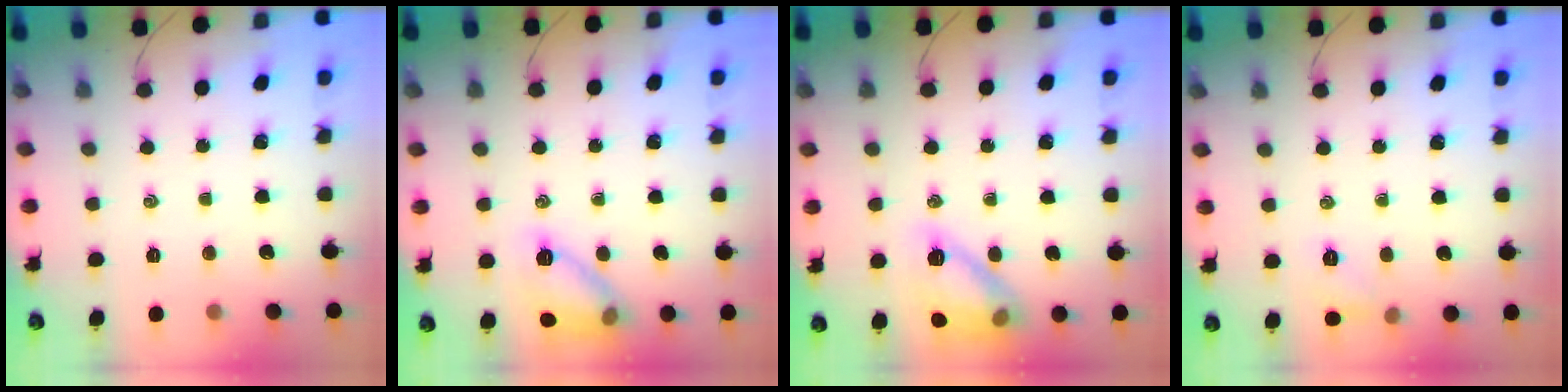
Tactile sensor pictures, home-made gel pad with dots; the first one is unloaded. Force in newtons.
{"total": 11.5, "press": 11.5, "slide": 0.4}
{"total": 14.2, "press": 14.1, "slide": 1.3}
{"total": 5.0, "press": 4.7, "slide": 1.5}